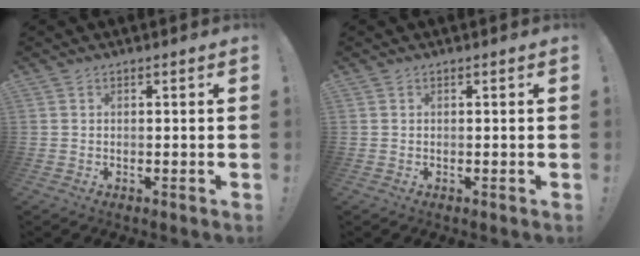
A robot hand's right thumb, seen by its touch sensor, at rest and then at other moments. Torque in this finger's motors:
{"motor_torque": [-0.02, -0.12, 0.11, -0.03, -0.01]}